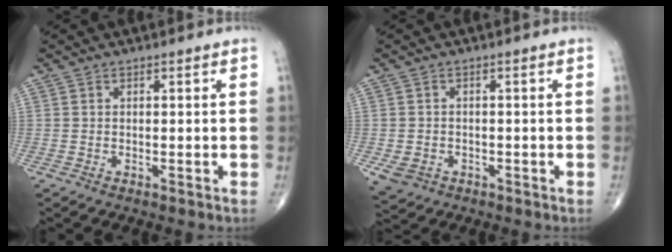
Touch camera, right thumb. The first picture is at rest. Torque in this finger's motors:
{"motor_torque": [0.68, 0.52, 0.14, -0.32, 0.04]}